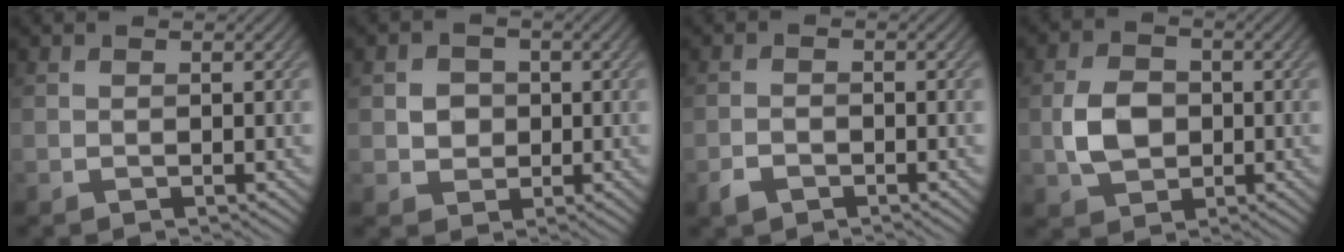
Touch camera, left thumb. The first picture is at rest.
{"total": 2.9, "force": [0.0, 2.7, 1.2], "torque": [-0.026, 0.000, -0.007]}
{"total": 1.9, "force": [-1.4, 1.0, 0.9], "torque": [-0.018, 0.000, -0.031]}
{"total": 5.2, "force": [-0.5, 4.0, 3.3], "torque": [-0.077, -0.002, -0.012]}